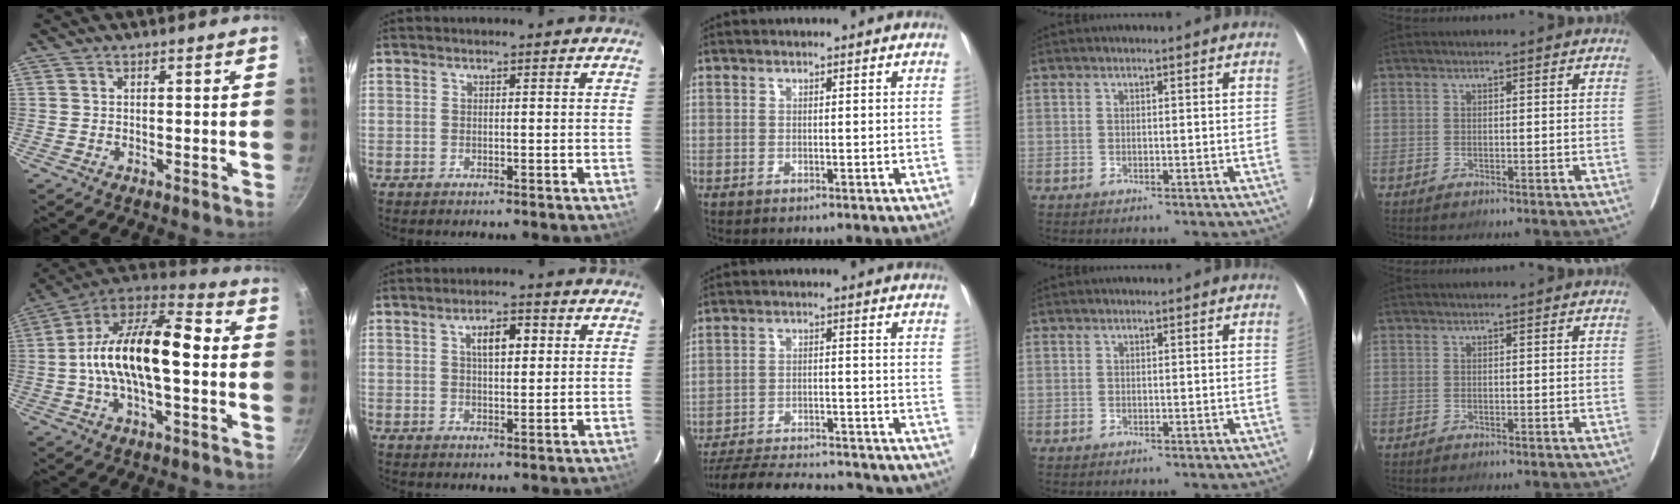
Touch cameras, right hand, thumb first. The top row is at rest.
{"thumb": {"total": 20.9, "force": [-0.3, 9.3, 18.7], "torque": [-0.317, 0.043, -0.013]}, "index": {"total": 5.0, "force": [1.6, 1.8, 4.5], "torque": [-0.076, 0.012, 0.026]}, "middle": {"total": 29.7, "force": [-27.0, 5.0, 11.4], "torque": [-0.158, -0.030, -0.357]}}